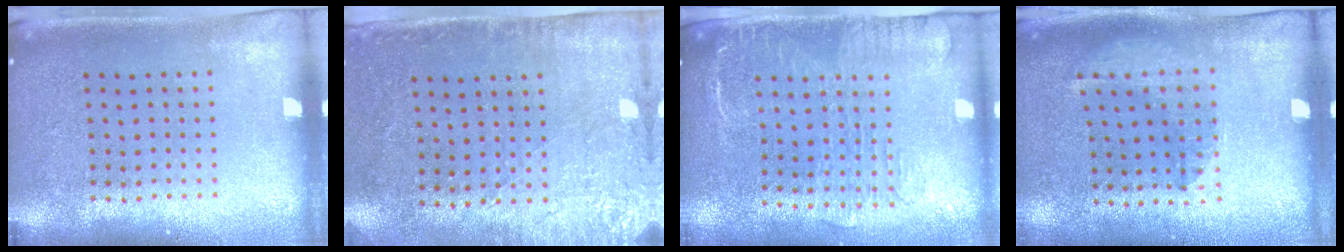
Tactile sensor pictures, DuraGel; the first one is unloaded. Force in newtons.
{"total": 2.9, "press": 2.3, "slide": 1.7}
{"total": 2.0, "press": 1.6, "slide": 1.1}
{"total": 1.3, "press": 0.8, "slide": 1.0}